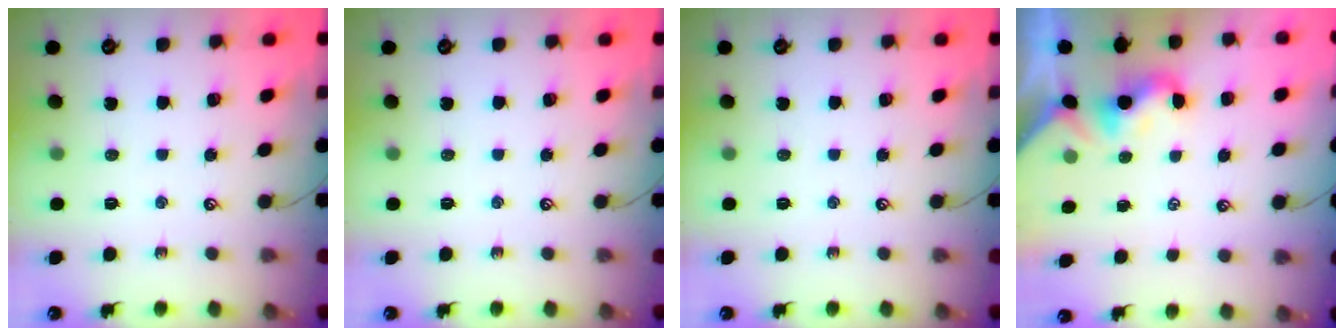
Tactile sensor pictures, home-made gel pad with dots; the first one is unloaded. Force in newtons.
{"total": 0.0}
{"total": 0.0}
{"total": 2.0, "press": 1.9, "slide": 0.4}